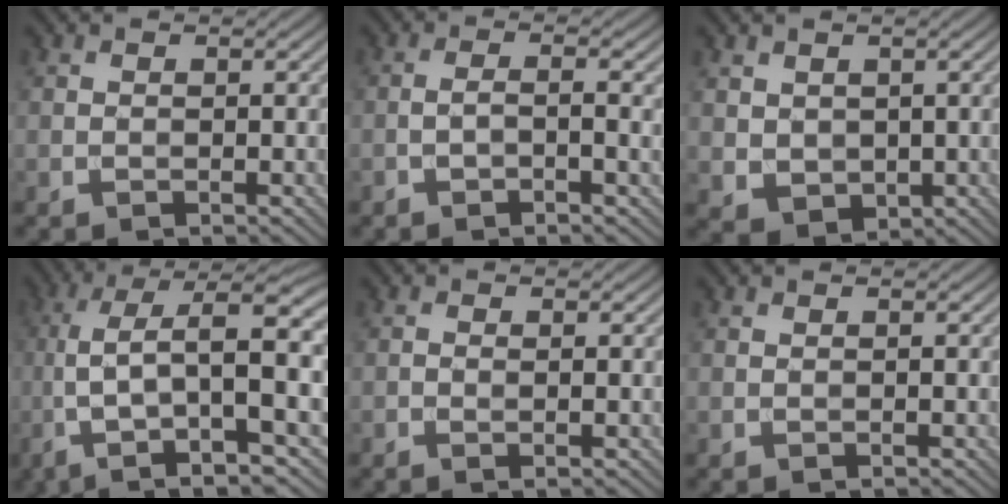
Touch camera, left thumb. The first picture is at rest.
{"total": 3.0, "force": [-0.9, 0.6, 2.8], "torque": [-0.050, 0.003, -0.021]}
{"total": 3.4, "force": [0.9, 2.9, 1.6], "torque": [-0.056, -0.010, 0.025]}
{"total": 15.3, "force": [0.8, 5.5, 14.3], "torque": [-0.276, 0.006, 0.023]}
{"total": 0.9, "force": [-0.2, 0.1, 0.9], "torque": [-0.018, -0.002, -0.004]}
{"total": 0.0}